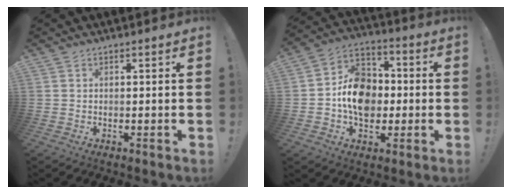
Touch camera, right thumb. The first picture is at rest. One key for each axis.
{"total": 14.3, "fx": -2.0, "fy": 11.4, "fz": 8.3, "tx": -0.131, "ty": 0.029, "tz": -0.029}